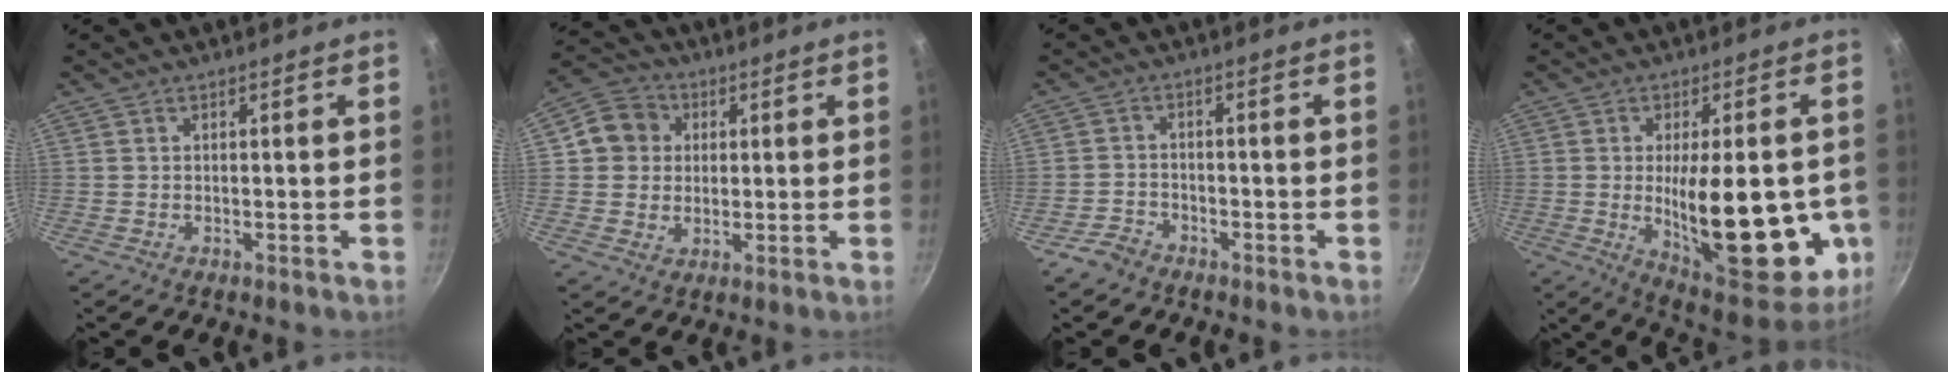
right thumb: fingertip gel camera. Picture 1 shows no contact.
{"total": 8.3, "force": [1.9, 7.5, 3.0], "torque": [-0.015, 0.006, 0.021]}
{"total": 3.7, "force": [-2.8, 2.0, 1.0], "torque": [-0.019, 0.030, -0.052]}
{"total": 25.0, "force": [-3.2, 10.2, 22.6], "torque": [-0.285, -0.023, -0.030]}